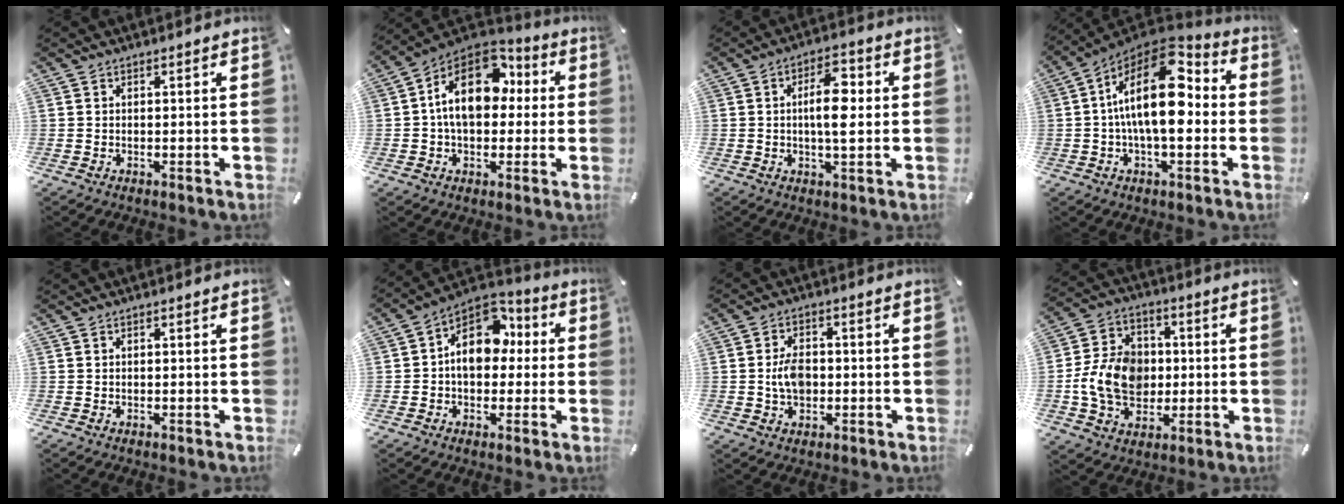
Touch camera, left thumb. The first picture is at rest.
{"total": 17.2, "force": [2.8, 11.5, 12.5], "torque": [-0.219, 0.003, 0.046]}
{"total": 9.3, "force": [0.7, 3.8, 8.4], "torque": [-0.140, 0.003, 0.005]}
{"total": 19.2, "force": [1.6, 9.4, 16.7], "torque": [-0.305, -0.019, 0.019]}
{"total": 0.0}
{"total": 13.2, "force": [1.6, 10.0, 8.5], "torque": [-0.130, -0.008, 0.027]}
{"total": 6.0, "force": [-0.6, 4.2, 4.2], "torque": [-0.074, -0.001, -0.016]}
{"total": 13.7, "force": [-1.2, 10.9, 8.1], "torque": [-0.166, 0.015, -0.021]}